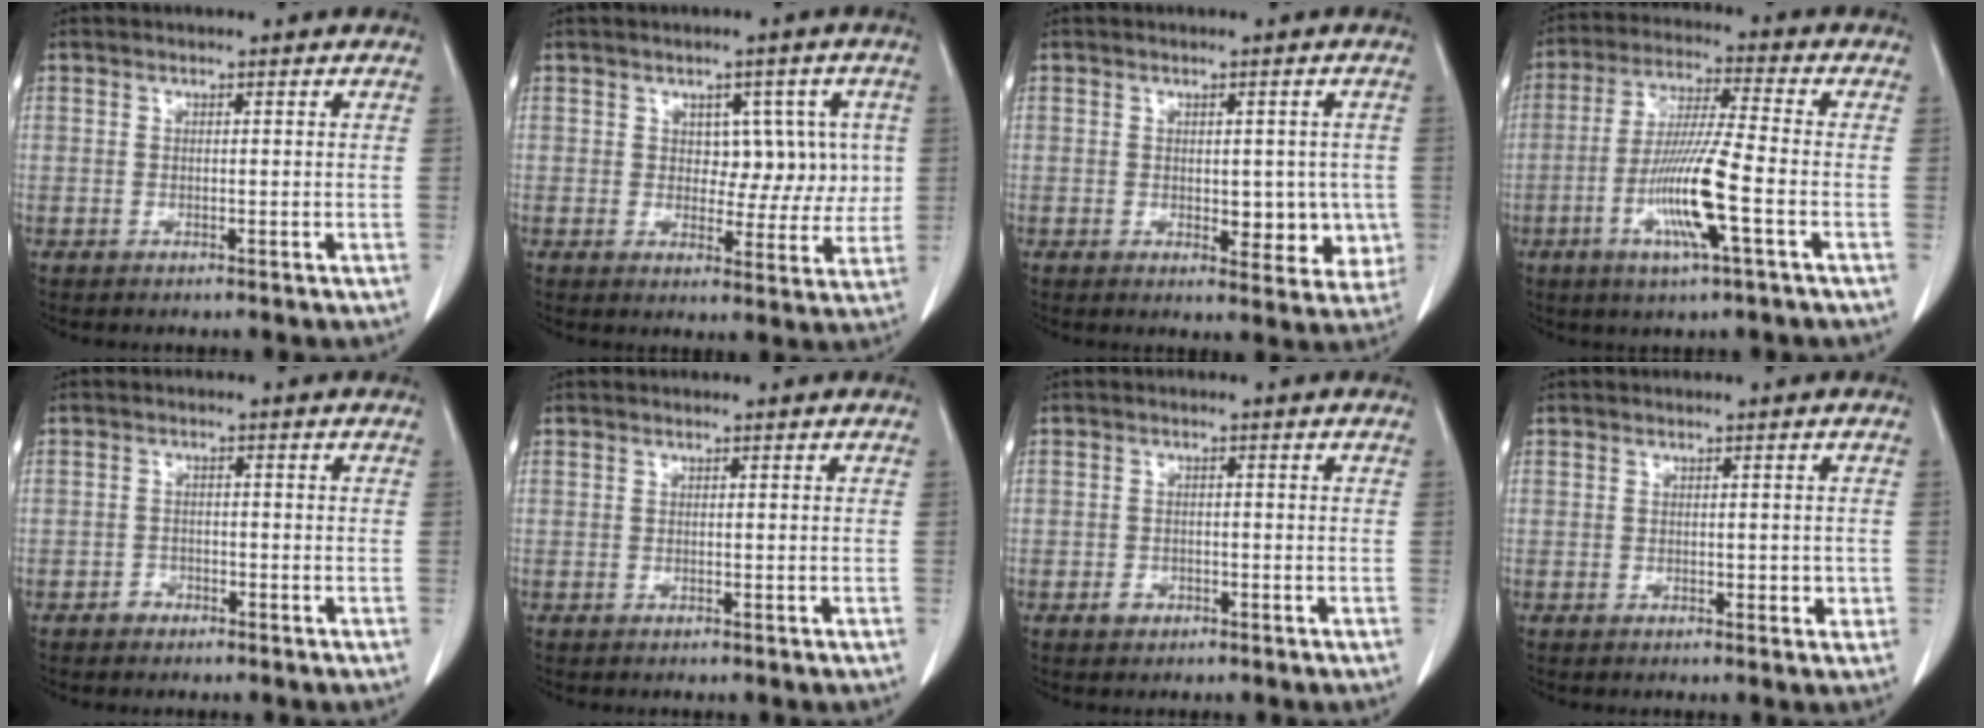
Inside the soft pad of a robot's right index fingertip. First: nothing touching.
{"total": 6.4, "force": [1.4, 4.2, 4.7], "torque": [-0.042, 0.016, 0.026]}
{"total": 6.6, "force": [-0.4, 3.8, 5.4], "torque": [-0.040, 0.001, 0.004]}
{"total": 11.3, "force": [-3.6, -0.1, 10.8], "torque": [-0.211, -0.011, -0.070]}
{"total": 1.7, "force": [-1.1, 1.2, 0.2], "torque": [-0.001, 0.007, -0.021]}
{"total": 0.0}
{"total": 1.8, "force": [-0.9, 1.4, 0.5], "torque": [-0.005, 0.006, -0.013]}
{"total": 1.9, "force": [0.0, 1.3, 1.4], "torque": [-0.010, 0.004, 0.004]}